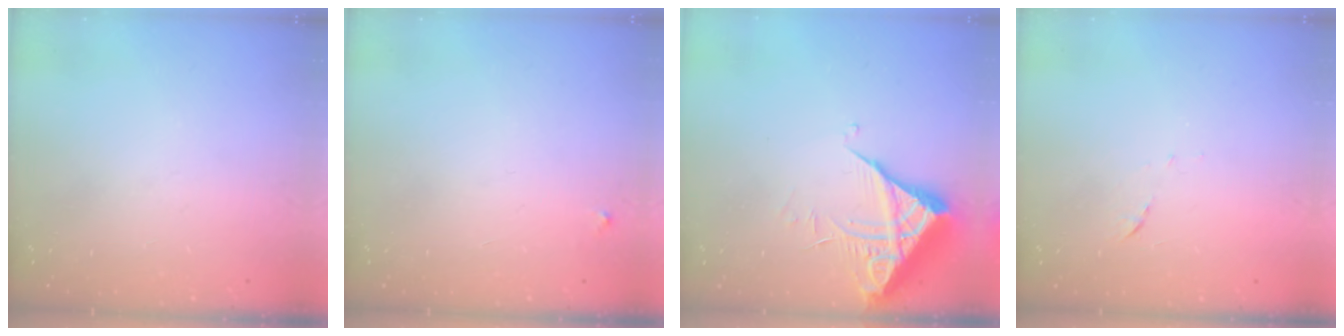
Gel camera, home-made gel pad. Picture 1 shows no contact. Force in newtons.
{"total": 2.3, "press": 2.3, "slide": 0.2}
{"total": 6.0, "press": 6.0, "slide": 0.2}
{"total": 5.5, "press": 5.4, "slide": 0.4}